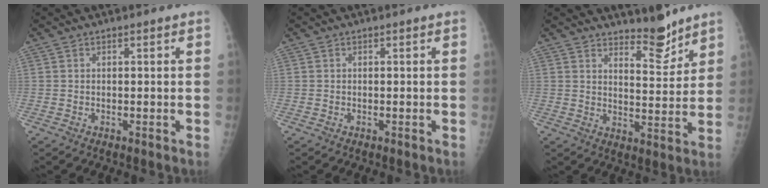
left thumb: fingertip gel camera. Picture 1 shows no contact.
{"total": 0.0}
{"total": 6.5, "force": [5.7, 1.7, 2.6], "torque": [-0.022, -0.056, 0.093]}